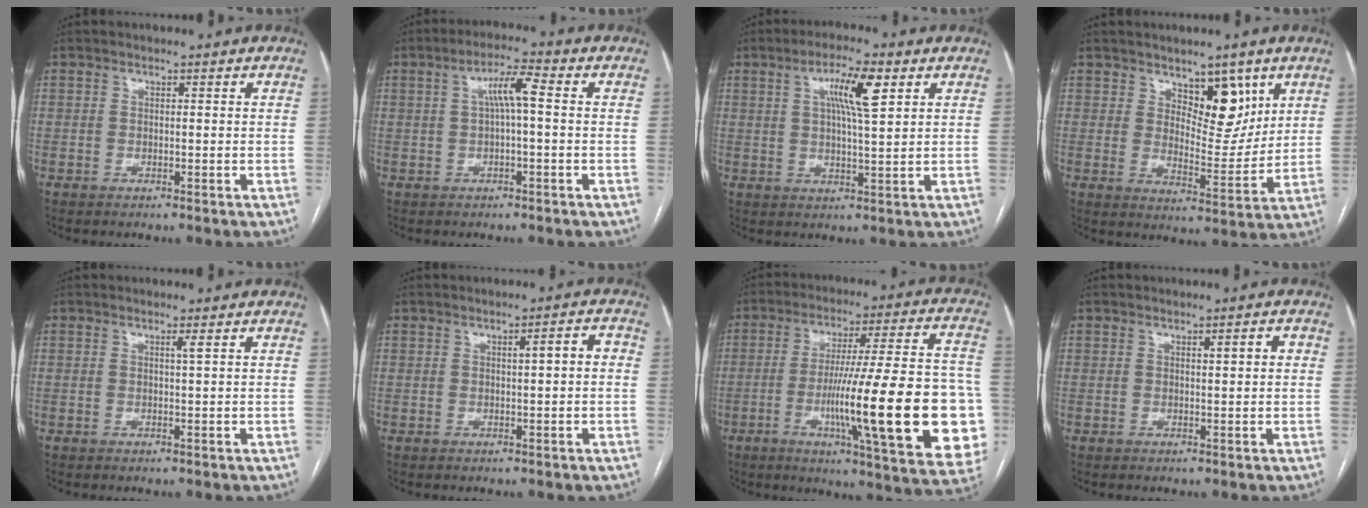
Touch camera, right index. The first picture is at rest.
{"total": 5.1, "force": [0.7, 0.6, 5.0], "torque": [-0.092, 0.016, 0.011]}
{"total": 7.6, "force": [2.9, 0.9, 7.0], "torque": [-0.127, 0.009, 0.049]}
{"total": 8.3, "force": [4.7, 3.7, 5.7], "torque": [-0.078, -0.009, 0.080]}
{"total": 1.0, "force": [0.4, -0.3, 0.8], "torque": [-0.019, -0.003, 0.009]}
{"total": 2.9, "force": [0.2, 0.4, 2.8], "torque": [-0.042, 0.007, 0.003]}
{"total": 27.9, "force": [-6.0, 2.6, 27.1], "torque": [-0.318, -0.002, -0.087]}
{"total": 1.8, "force": [0.5, 0.3, 1.7], "torque": [-0.025, 0.004, 0.007]}